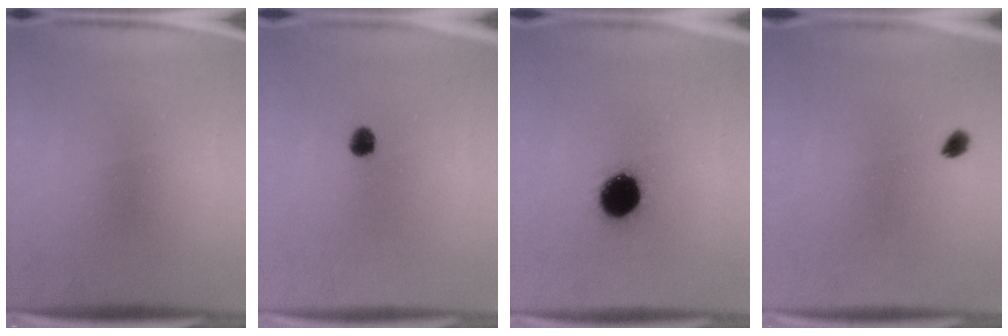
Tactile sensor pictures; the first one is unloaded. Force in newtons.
{"total": 2.5}
{"total": 11.1}
{"total": 1.7}